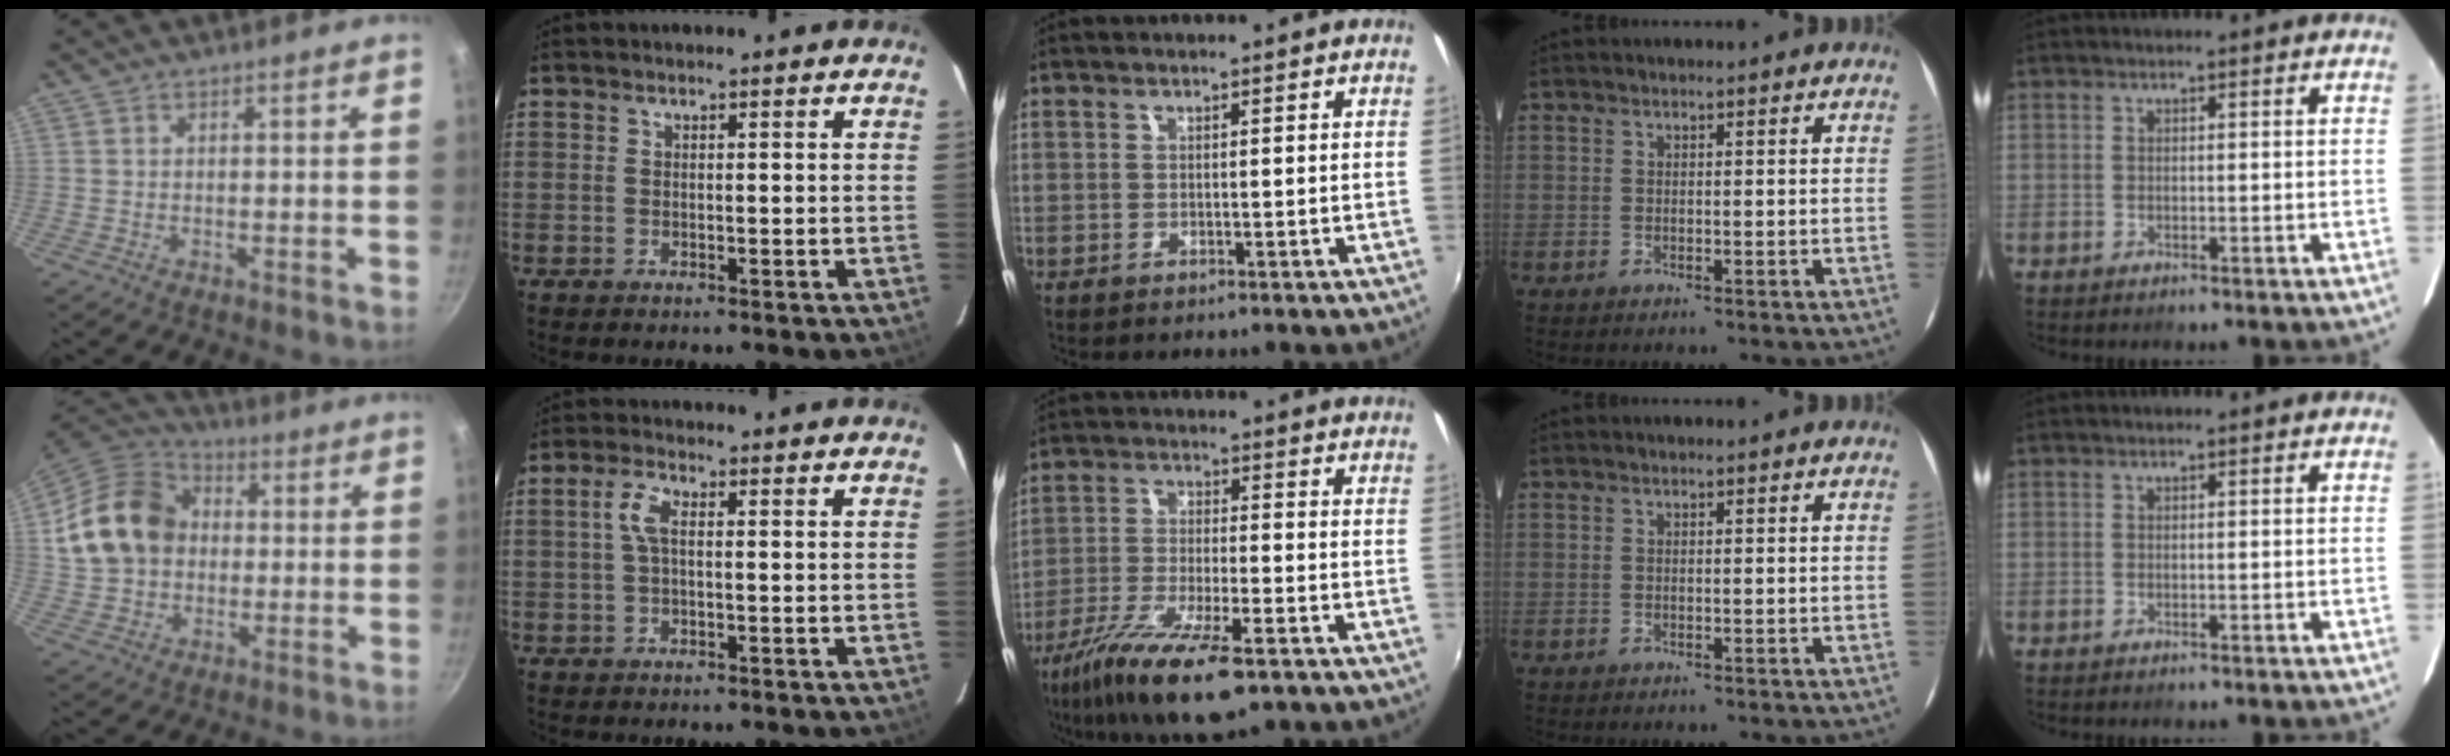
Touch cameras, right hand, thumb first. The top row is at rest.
{"thumb": {"total": 17.1, "force": [2.1, 13.6, 10.2], "torque": [-0.169, 0.031, 0.032]}, "index": {"total": 3.4, "force": [0.2, 1.3, 3.1], "torque": [-0.066, 0.009, 0.005]}, "middle": {"total": 14.8, "force": [-9.5, 3.4, 10.9], "torque": [-0.223, -0.046, -0.178]}}